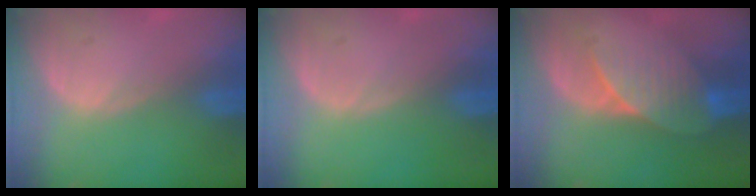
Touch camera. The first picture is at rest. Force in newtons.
{"total": 0.0}
{"total": 7.1, "press": 6.5, "slide": 2.8}